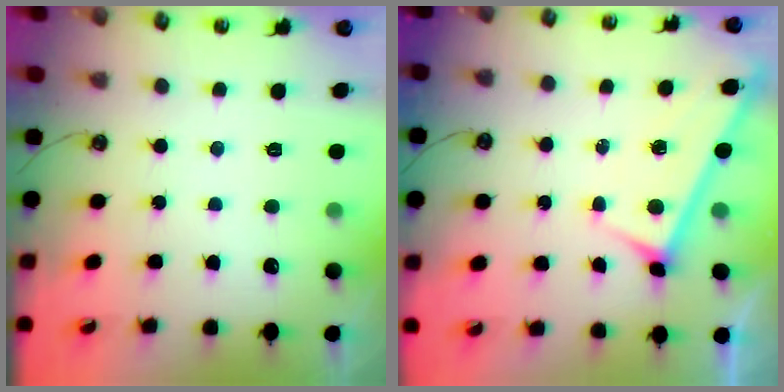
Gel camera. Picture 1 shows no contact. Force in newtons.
{"total": 3.2, "press": 3.1, "slide": 0.3}